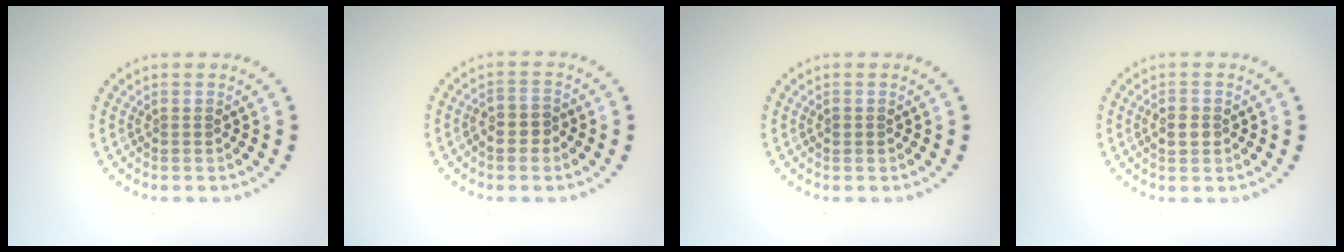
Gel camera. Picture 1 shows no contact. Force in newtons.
{"total": 2.1, "press": 2.0, "slide": 0.6}
{"total": 0.7, "press": 0.7, "slide": 0.0}
{"total": 1.6, "press": 1.6, "slide": 0.0}